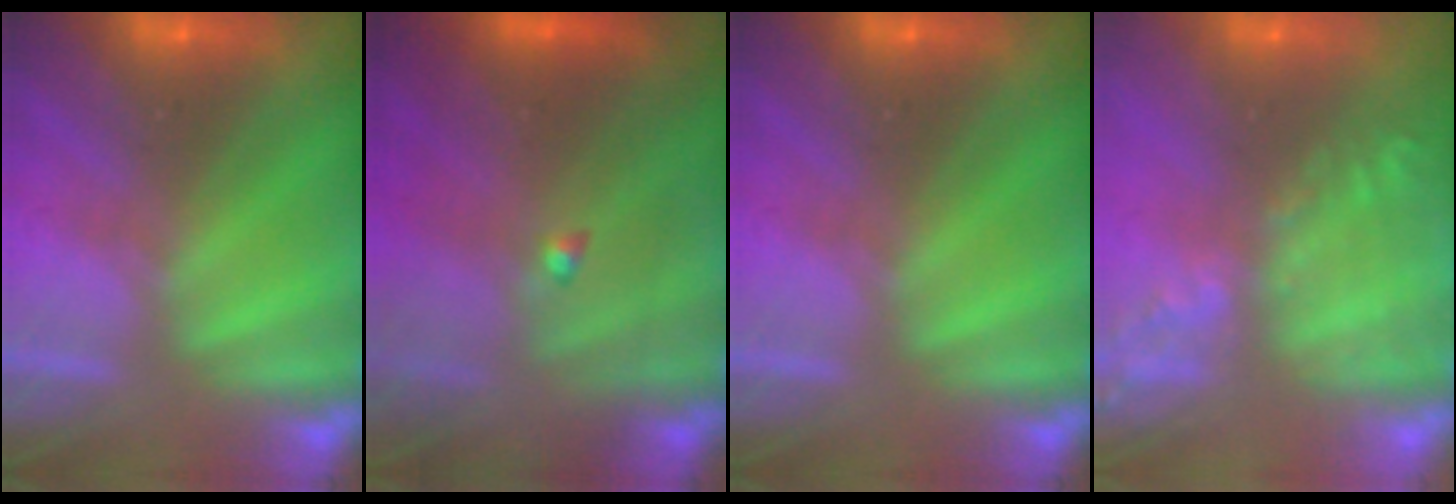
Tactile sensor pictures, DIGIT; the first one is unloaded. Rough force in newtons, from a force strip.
{"total": 8.7}
{"total": 0.0}
{"total": 11.8}